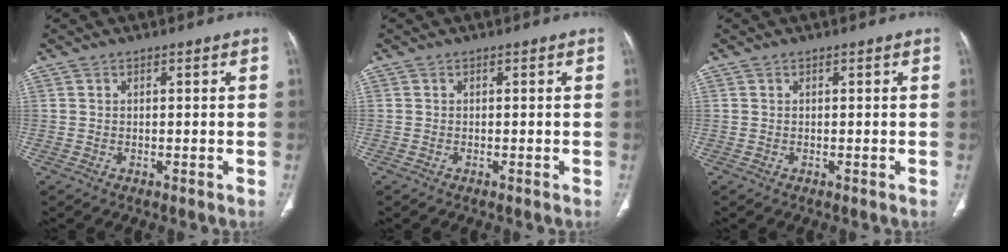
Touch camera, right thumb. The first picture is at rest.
{"total": 0.0}
{"total": 0.0}